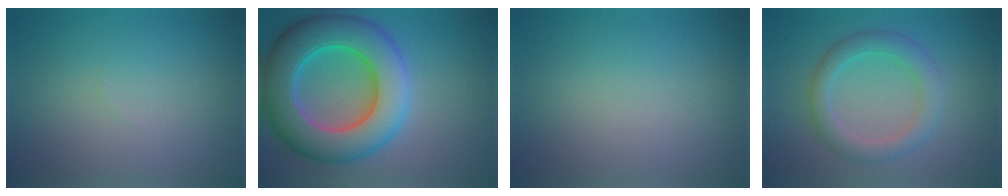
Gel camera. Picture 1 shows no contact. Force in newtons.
{"total": 11.1, "press": 11.0, "slide": 0.3}
{"total": 0.0}
{"total": 3.7, "press": 3.7, "slide": 0.3}